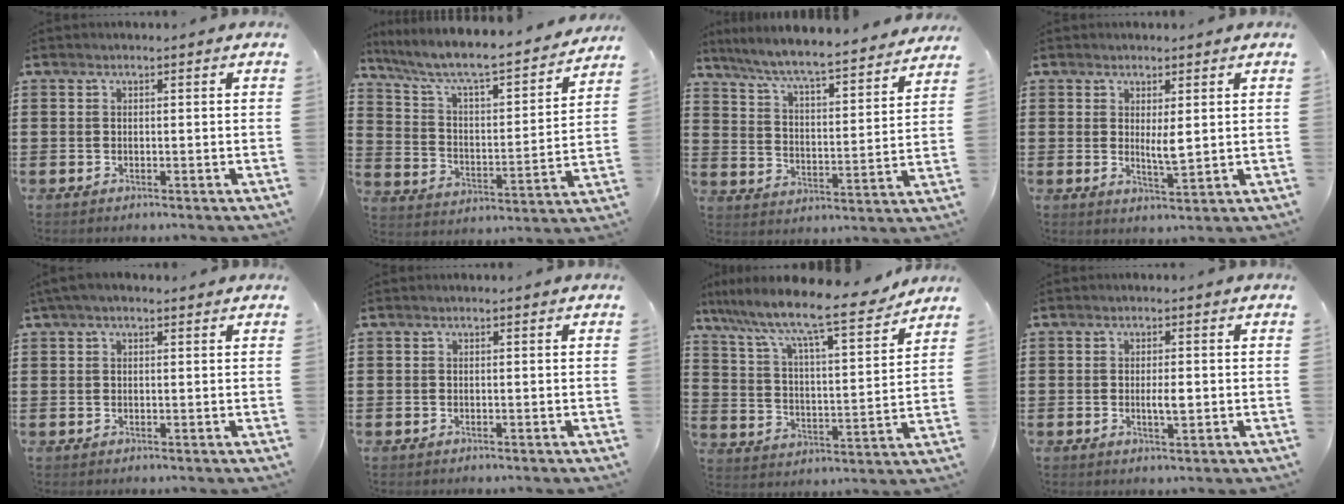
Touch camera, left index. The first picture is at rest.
{"total": 6.6, "force": [5.6, 0.7, 3.4], "torque": [-0.093, -0.048, 0.086]}
{"total": 6.5, "force": [6.1, -0.3, 2.4], "torque": [-0.072, -0.047, 0.100]}
{"total": 3.5, "force": [0.9, 0.8, 3.3], "torque": [-0.057, -0.005, 0.015]}
{"total": 1.9, "force": [1.1, 0.7, 1.3], "torque": [-0.028, 0.006, 0.020]}
{"total": 0.0}
{"total": 9.7, "force": [8.4, 0.6, 5.0], "torque": [-0.122, -0.064, 0.134]}
{"total": 2.7, "force": [-0.2, 0.8, 2.6], "torque": [-0.047, -0.002, -0.003]}